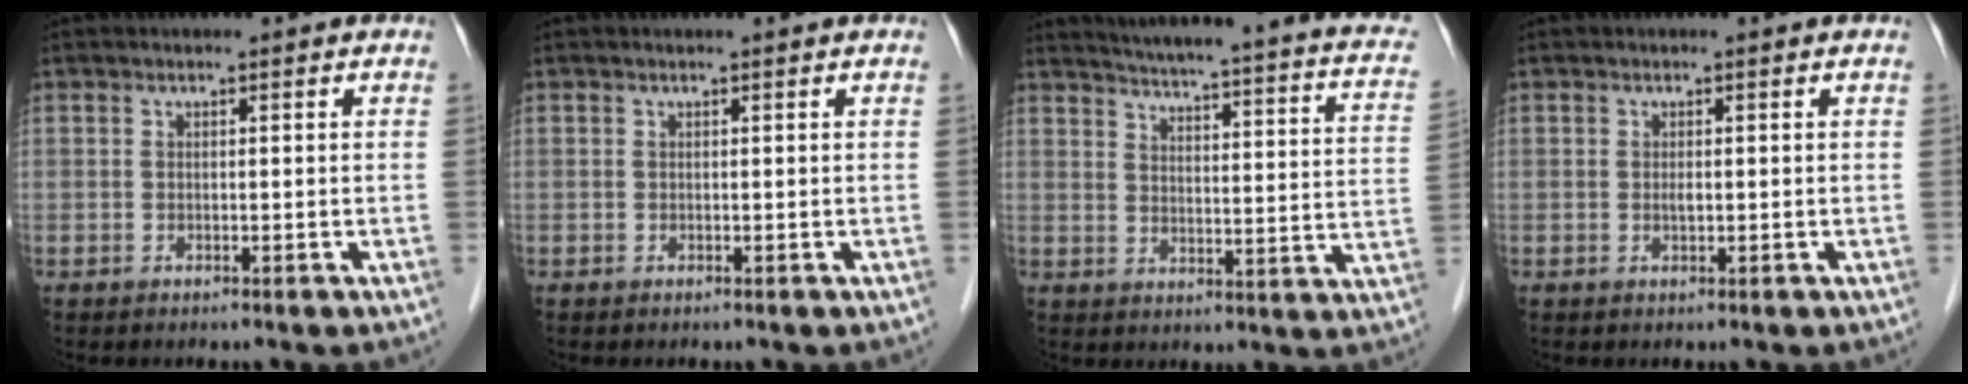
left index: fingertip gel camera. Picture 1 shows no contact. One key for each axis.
{"total": 0.0}
{"total": 23.2, "fx": 19.2, "fy": 2.3, "fz": 12.8, "tx": -0.176, "ty": -0.034, "tz": 0.219}
{"total": 0.7, "fx": 0.0, "fy": 0.2, "fz": 0.7, "tx": -0.011, "ty": -0.002, "tz": 0.000}